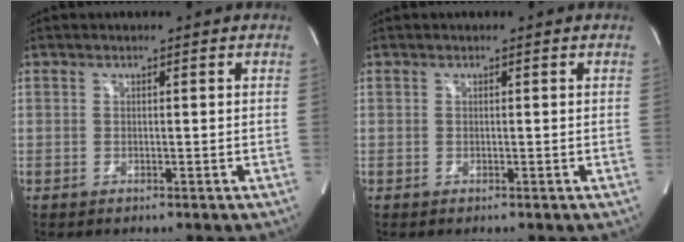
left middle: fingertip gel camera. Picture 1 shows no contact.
{"total": 0.0}